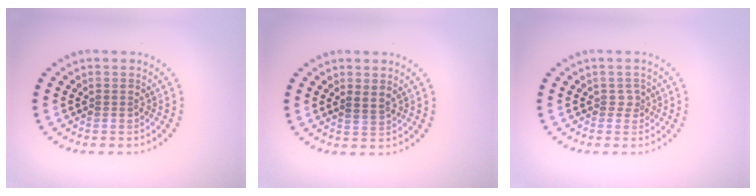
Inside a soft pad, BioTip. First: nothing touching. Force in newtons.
{"total": 1.1, "press": 1.0, "slide": 0.4}
{"total": 0.9, "press": 0.6, "slide": 0.7}